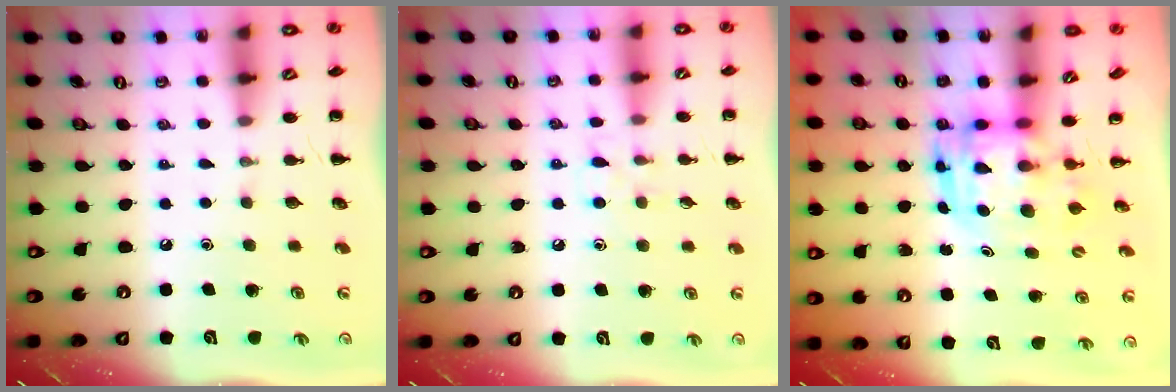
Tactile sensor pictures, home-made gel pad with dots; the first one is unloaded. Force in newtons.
{"total": 5.2, "press": 4.9, "slide": 1.8}
{"total": 3.6, "press": 3.5, "slide": 0.7}